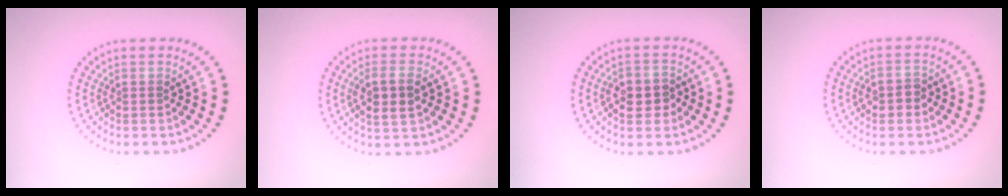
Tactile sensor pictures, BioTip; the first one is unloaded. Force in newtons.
{"total": 3.0, "press": 2.8, "slide": 0.8}
{"total": 2.8, "press": 2.8, "slide": 0.6}
{"total": 1.6, "press": 1.6, "slide": 0.3}